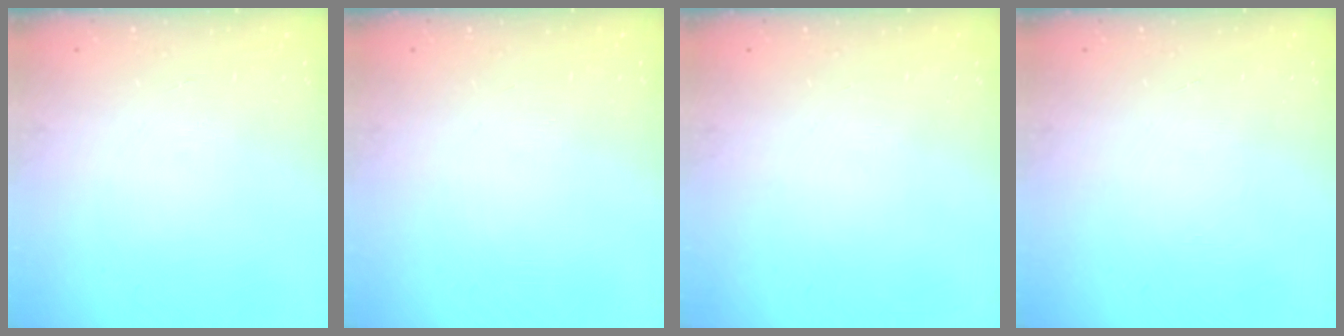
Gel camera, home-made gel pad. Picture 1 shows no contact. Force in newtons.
{"total": 0.0}
{"total": 0.0}
{"total": 0.0}